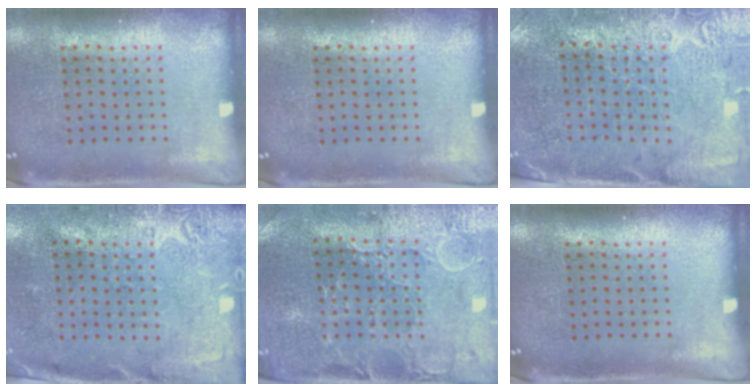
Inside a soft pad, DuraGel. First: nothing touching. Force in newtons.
{"total": 0.0}
{"total": 2.8, "press": 2.5, "slide": 1.1}
{"total": 2.8, "press": 2.2, "slide": 1.8}
{"total": 1.3, "press": 1.3, "slide": 0.4}
{"total": 0.0}